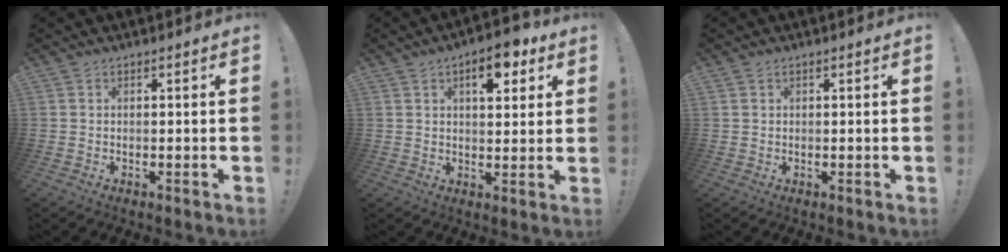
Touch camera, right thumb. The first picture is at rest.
{"total": 8.8, "force": [4.4, 4.2, 6.4], "torque": [-0.068, -0.016, 0.069]}
{"total": 0.7, "force": [0.5, 0.5, 0.3], "torque": [-0.012, 0.003, 0.010]}